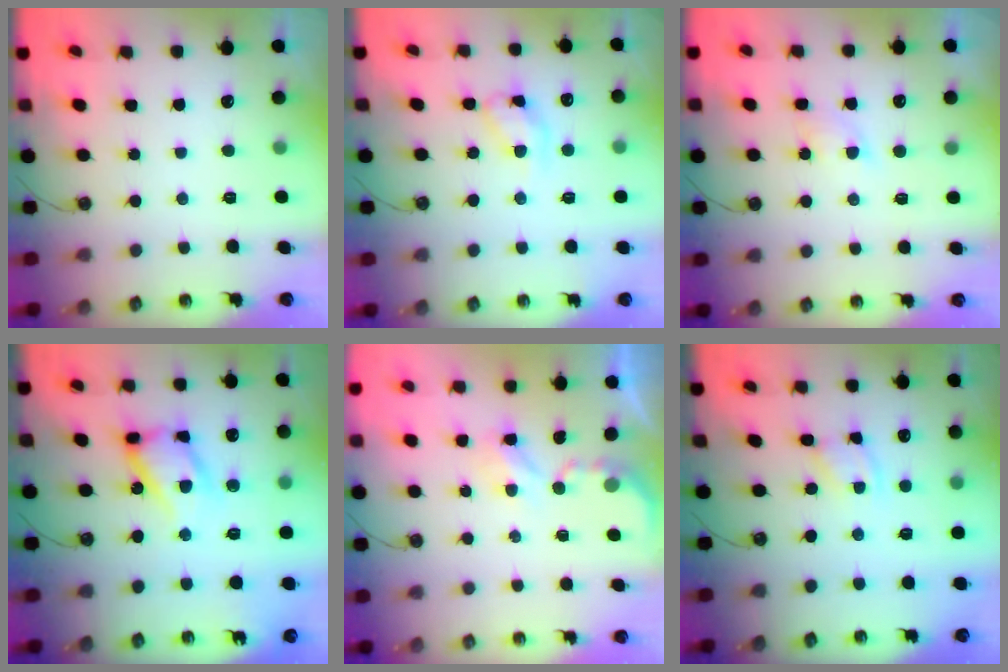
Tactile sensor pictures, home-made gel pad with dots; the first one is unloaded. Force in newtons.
{"total": 10.7, "press": 10.6, "slide": 0.5}
{"total": 5.5, "press": 5.4, "slide": 0.8}
{"total": 16.1, "press": 16.0, "slide": 1.4}
{"total": 2.8, "press": 2.8, "slide": 0.4}
{"total": 2.5, "press": 2.5, "slide": 0.1}